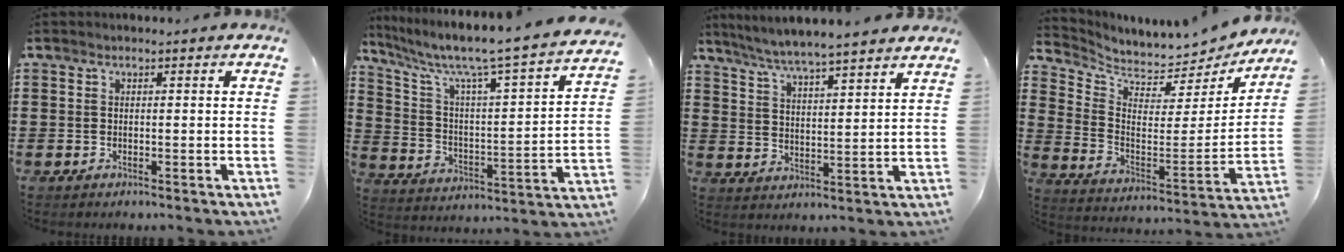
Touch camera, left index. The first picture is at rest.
{"total": 6.4, "force": [5.4, 0.4, 3.4], "torque": [-0.095, -0.053, 0.079]}
{"total": 5.4, "force": [5.1, -0.4, 1.8], "torque": [-0.054, -0.027, 0.089]}
{"total": 4.7, "force": [4.6, 0.8, 0.4], "torque": [-0.040, -0.052, 0.078]}